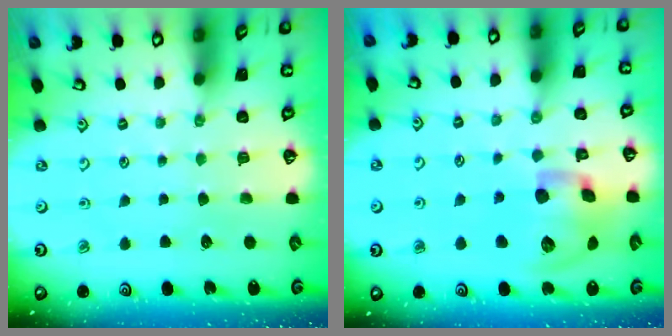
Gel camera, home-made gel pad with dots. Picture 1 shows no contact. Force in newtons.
{"total": 16.7, "press": 16.6, "slide": 2.4}